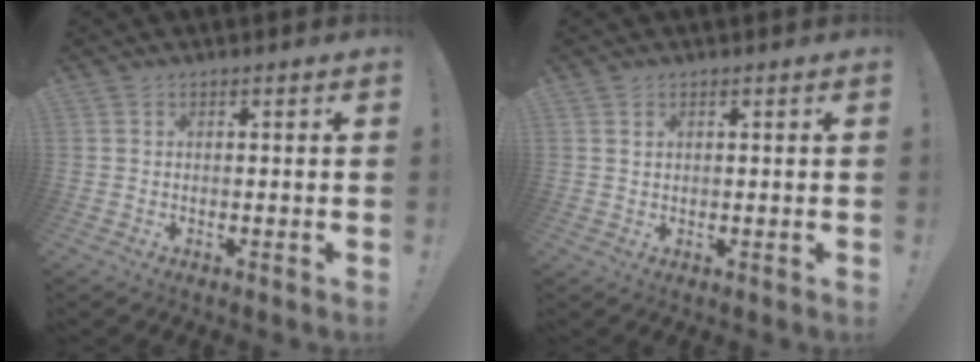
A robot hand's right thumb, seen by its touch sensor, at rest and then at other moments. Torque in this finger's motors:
{"motor_torque": [-0.16, -0.08, 0.06, 0.16, -0.09]}